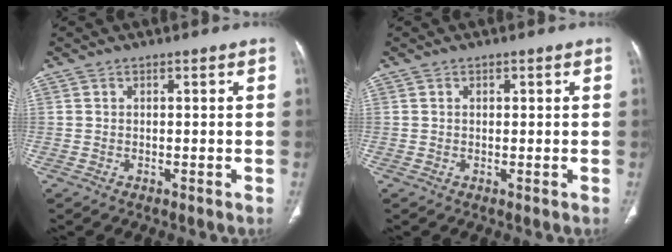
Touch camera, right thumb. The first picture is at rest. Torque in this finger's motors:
{"motor_torque": [-0.09, -0.49, -0.18, 0.34, -0.03]}